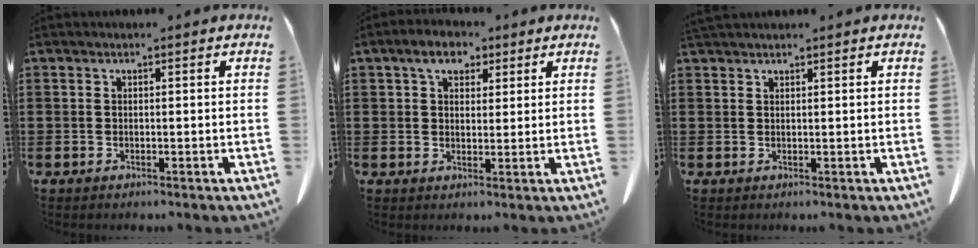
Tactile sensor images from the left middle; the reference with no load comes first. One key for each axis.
{"total": 4.9, "fx": 2.9, "fy": 3.0, "fz": 2.5, "tx": -0.055, "ty": 0.012, "tz": 0.051}
{"total": 1.2, "fx": 1.1, "fy": 0.2, "fz": 0.3, "tx": -0.010, "ty": -0.001, "tz": 0.023}